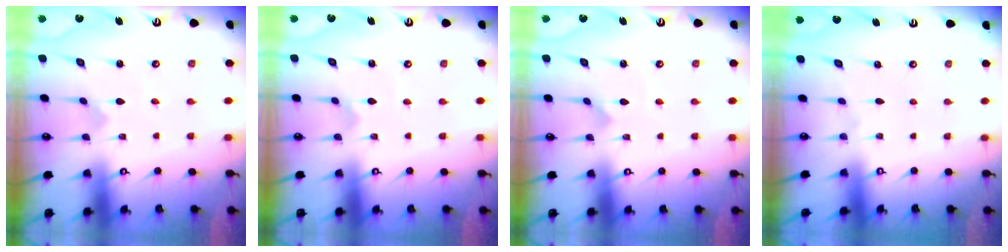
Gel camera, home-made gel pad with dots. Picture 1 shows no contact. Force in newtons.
{"total": 0.7, "press": 0.7, "slide": 0.1}
{"total": 2.4, "press": 2.4, "slide": 0.2}
{"total": 0.0}